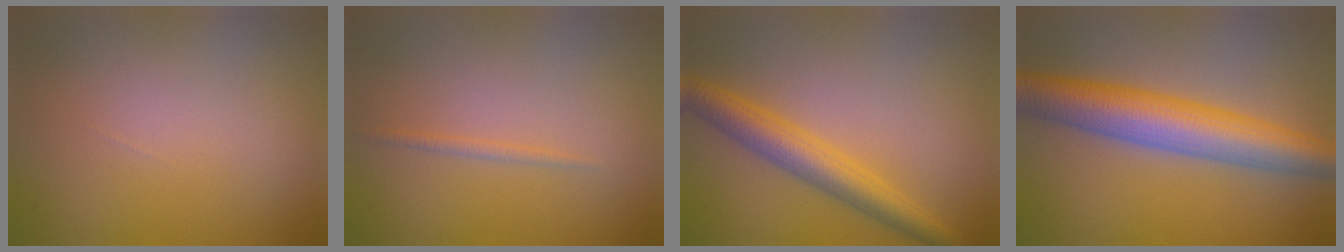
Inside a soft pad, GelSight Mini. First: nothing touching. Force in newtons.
{"total": 0.8, "press": 0.8, "slide": 0.0}
{"total": 4.8, "press": 4.8, "slide": 0.1}
{"total": 8.6, "press": 8.6, "slide": 0.2}